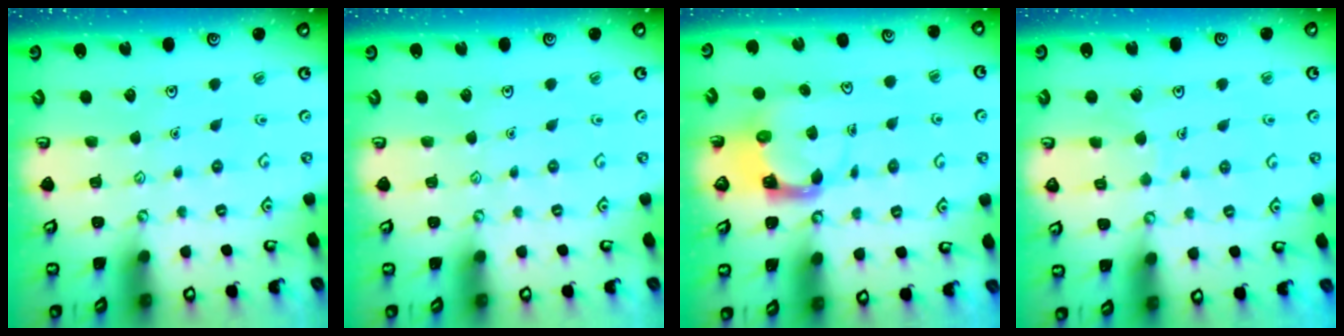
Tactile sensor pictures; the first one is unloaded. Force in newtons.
{"total": 0.0}
{"total": 3.7, "press": 3.7, "slide": 0.4}
{"total": 4.3, "press": 4.3, "slide": 0.3}